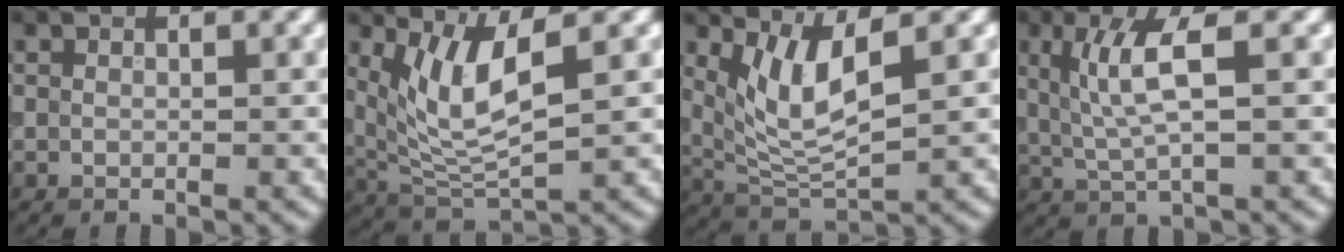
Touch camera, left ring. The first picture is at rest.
{"total": 5.8, "force": [2.1, 1.8, 5.1], "torque": [-0.114, -0.014, 0.051]}
{"total": 5.1, "force": [1.8, 1.5, 4.5], "torque": [-0.098, -0.013, 0.047]}
{"total": 4.4, "force": [0.9, 0.8, 4.2], "torque": [-0.087, 0.001, 0.023]}